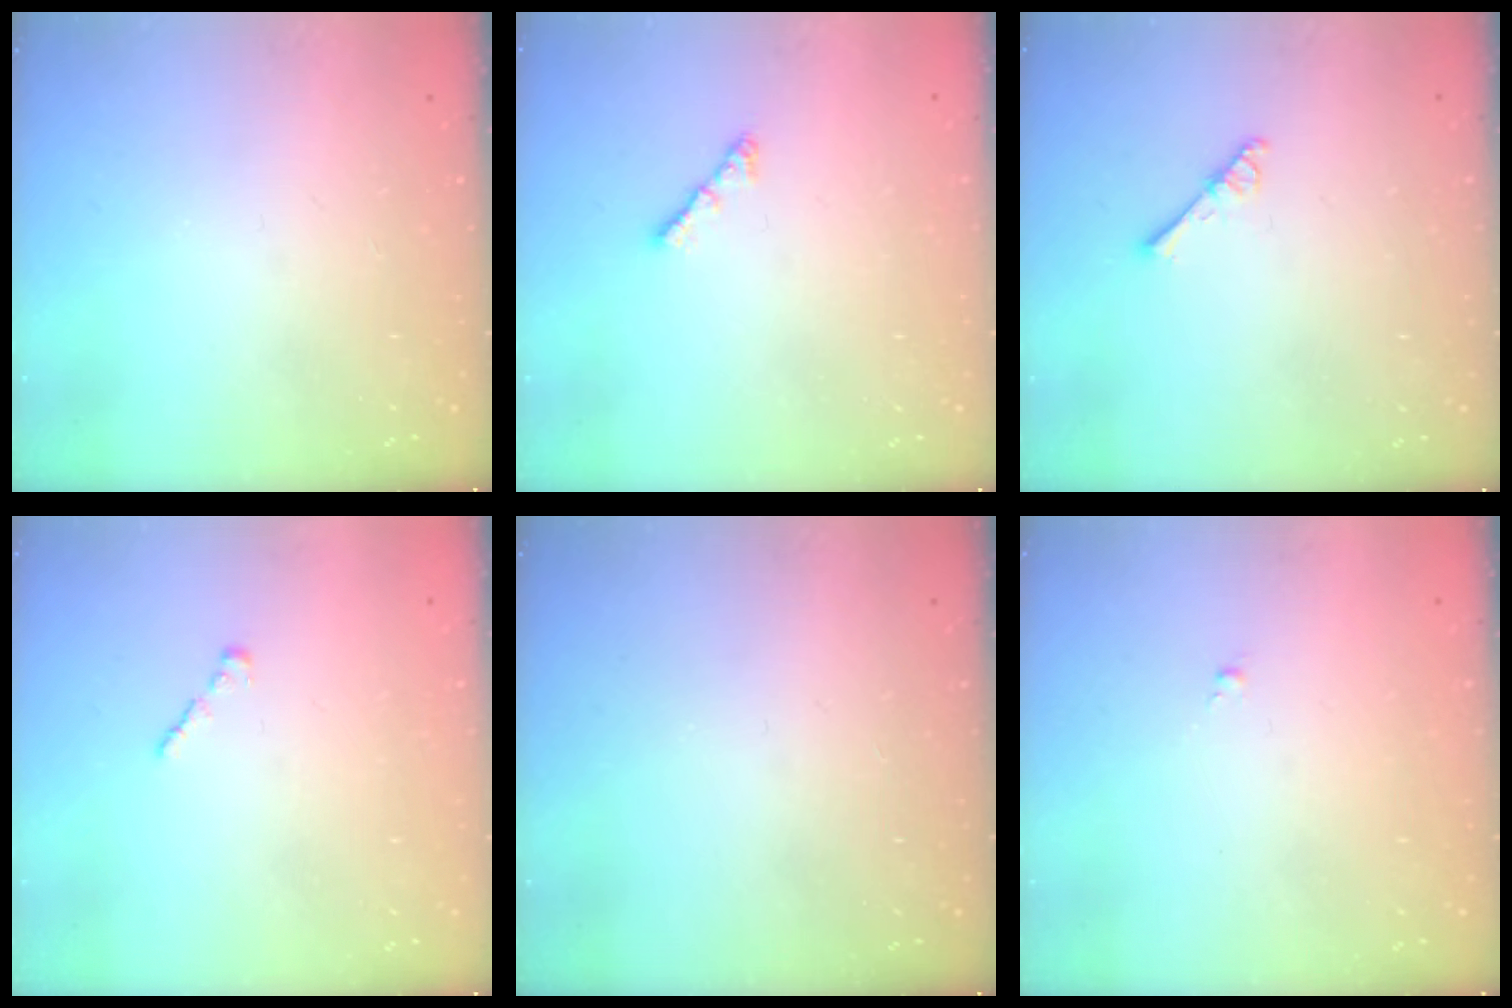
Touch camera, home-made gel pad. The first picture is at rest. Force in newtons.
{"total": 2.4, "press": 2.3, "slide": 0.6}
{"total": 3.4, "press": 3.3, "slide": 0.3}
{"total": 1.0, "press": 0.9, "slide": 0.5}
{"total": 0.0}
{"total": 0.0}